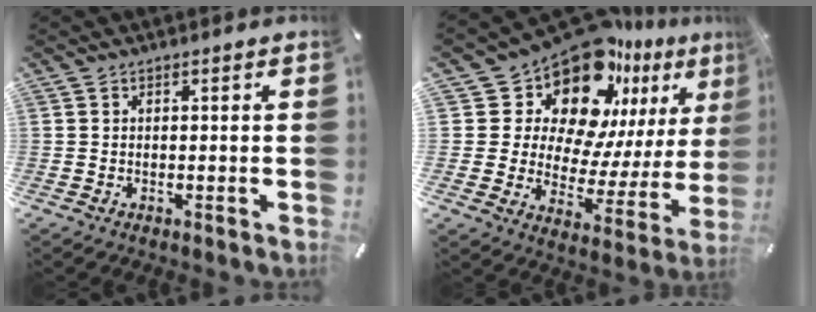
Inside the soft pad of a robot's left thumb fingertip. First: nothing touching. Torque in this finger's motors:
{"motor_torque": [2.45, 2.56, 0.39, -0.27, 0.07]}